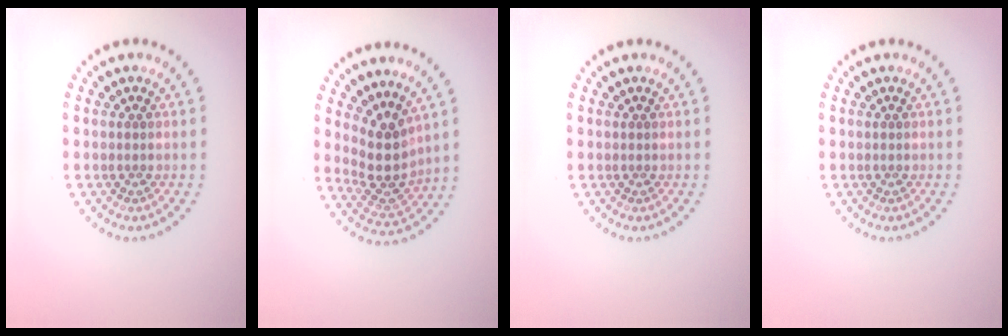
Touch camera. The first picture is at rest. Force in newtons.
{"total": 3.6, "press": 2.7, "slide": 2.4}
{"total": 0.0}
{"total": 0.0}